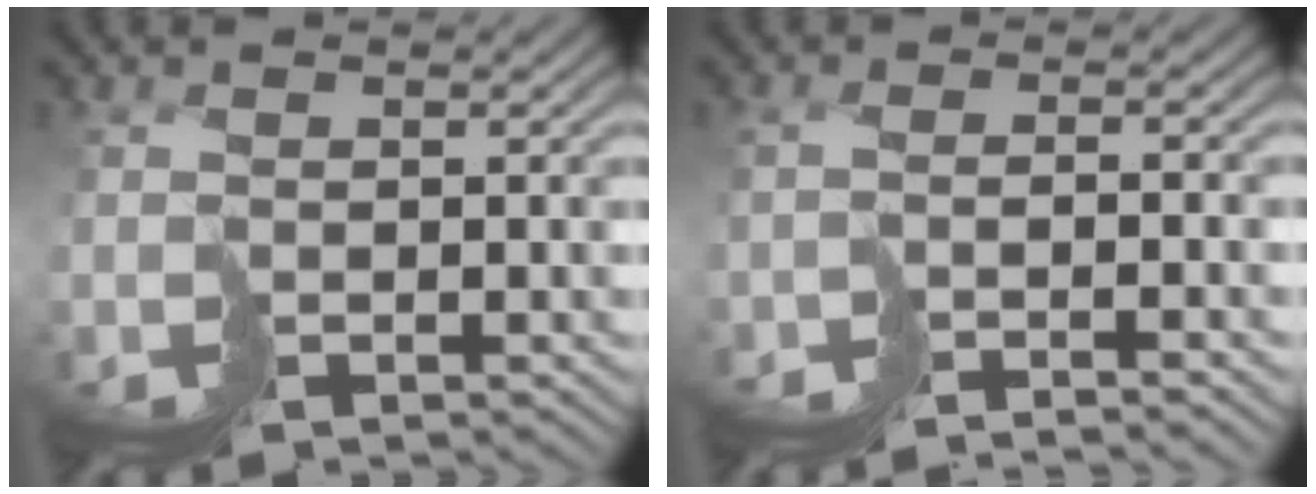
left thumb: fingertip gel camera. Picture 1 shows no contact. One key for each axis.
{"total": 3.9, "fx": -3.1, "fy": -0.4, "fz": 2.2, "tx": -0.031, "ty": -0.004, "tz": -0.055}